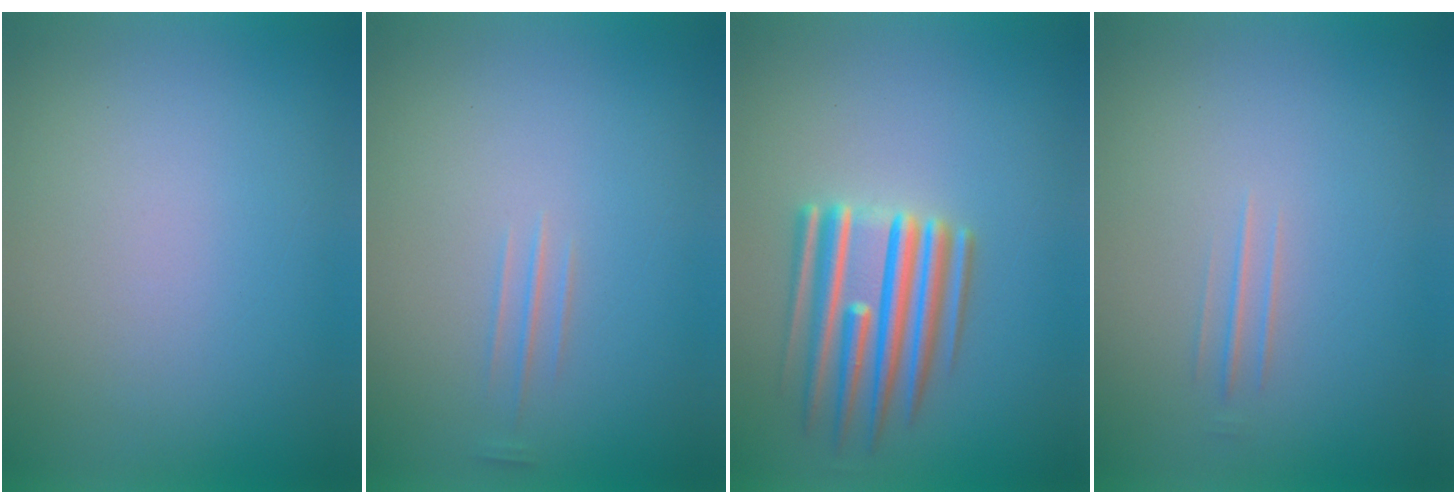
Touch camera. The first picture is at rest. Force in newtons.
{"total": 1.3}
{"total": 5.6}
{"total": 1.2}